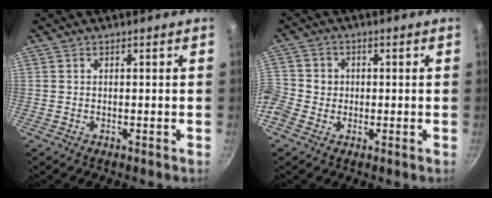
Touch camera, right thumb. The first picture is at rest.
{"total": 7.9, "force": [-1.3, 7.3, 2.9], "torque": [-0.064, 0.024, -0.036]}